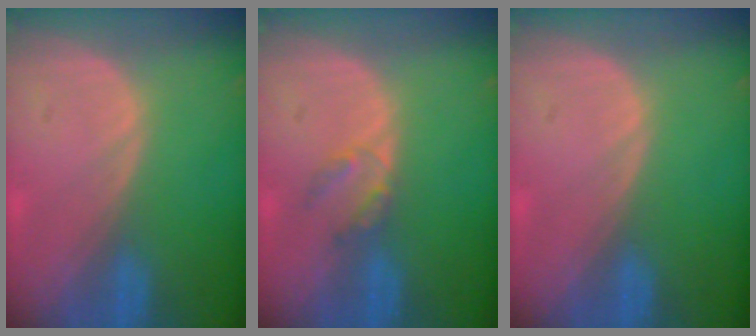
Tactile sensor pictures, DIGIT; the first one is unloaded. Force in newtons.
{"total": 2.5, "press": 2.5, "slide": 0.3}
{"total": 0.0}